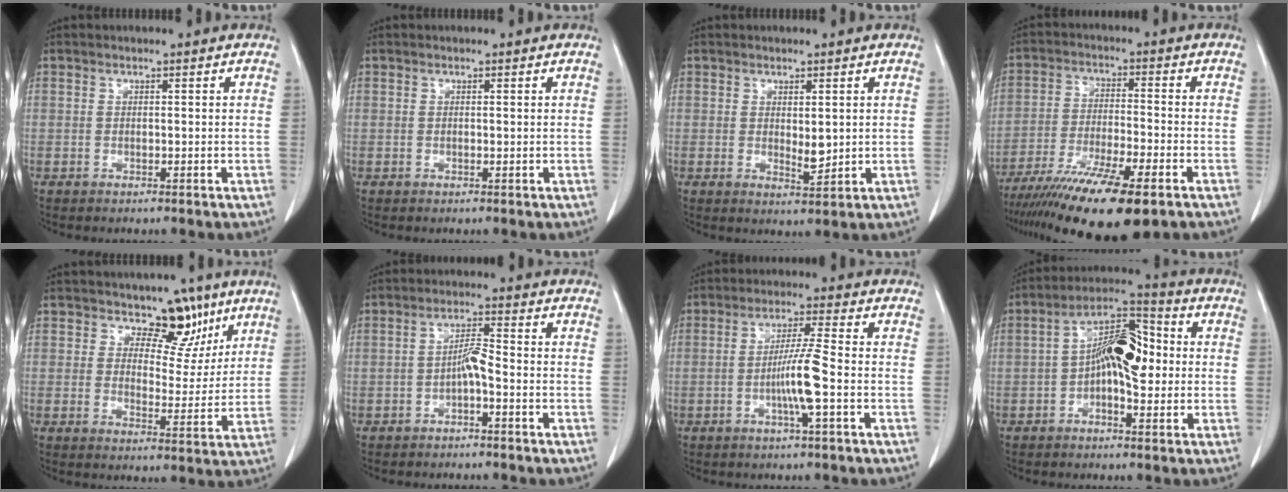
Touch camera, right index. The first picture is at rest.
{"total": 0.0}
{"total": 2.8, "force": [0.3, 1.0, 2.5], "torque": [-0.043, -0.009, 0.011]}
{"total": 15.3, "force": [-10.6, 1.9, 10.9], "torque": [-0.189, -0.038, -0.180]}
{"total": 6.8, "force": [4.8, 4.0, 2.9], "torque": [-0.017, -0.010, 0.070]}
{"total": 3.2, "force": [-1.4, 0.3, 2.9], "torque": [-0.051, 0.008, -0.025]}
{"total": 6.4, "force": [-1.8, -0.7, 6.1], "torque": [-0.119, -0.002, -0.035]}
{"total": 10.0, "force": [-0.5, 3.9, 9.2], "torque": [-0.167, 0.034, -0.012]}